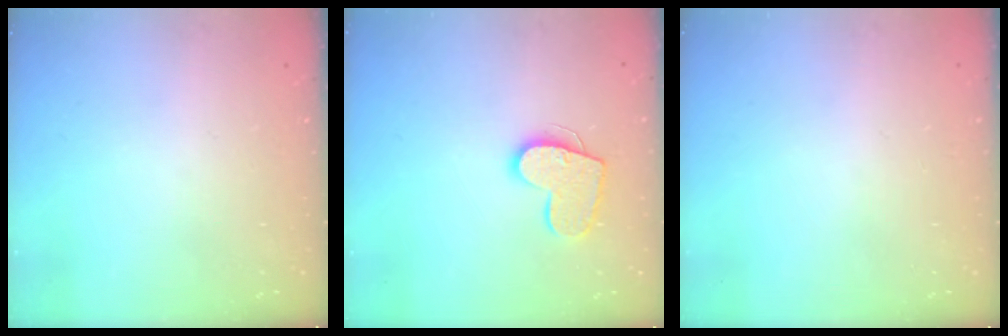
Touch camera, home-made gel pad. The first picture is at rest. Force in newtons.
{"total": 12.4, "press": 12.4, "slide": 0.7}
{"total": 0.6, "press": 0.6, "slide": 0.2}